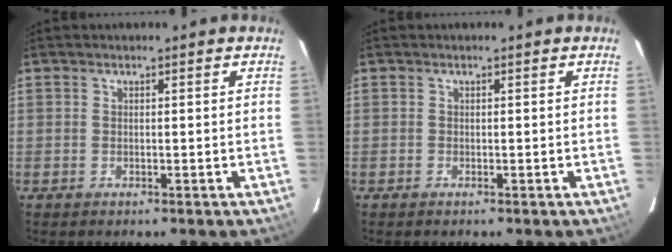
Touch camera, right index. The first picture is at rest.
{"total": 0.0}